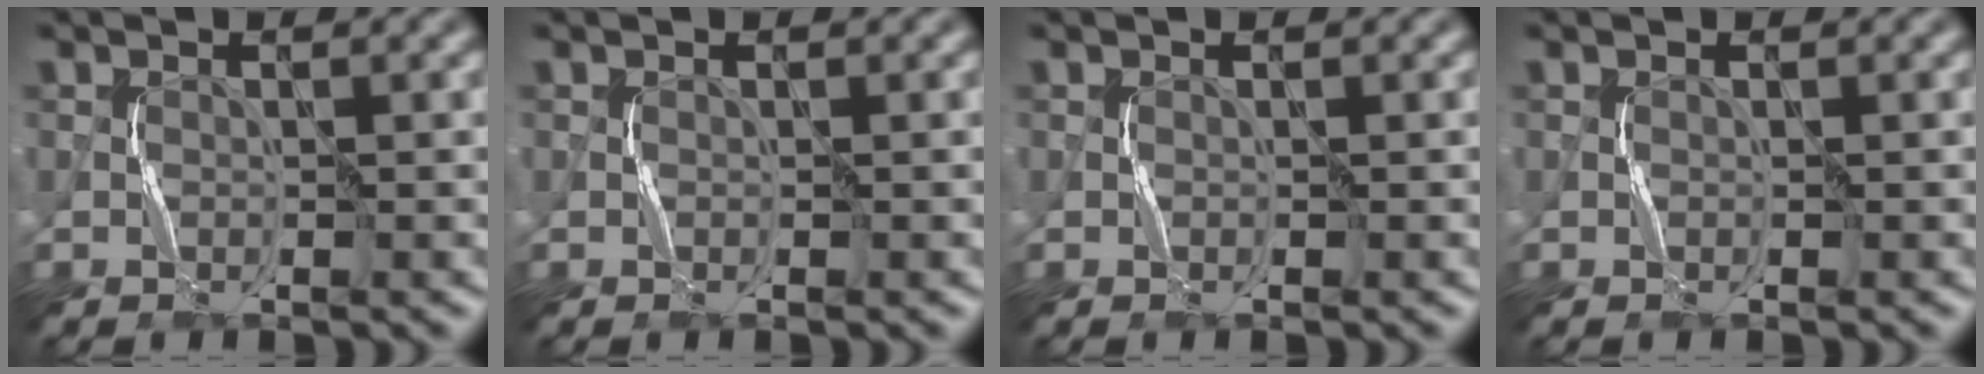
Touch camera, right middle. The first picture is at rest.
{"total": 0.0}
{"total": 0.0}
{"total": 0.0}